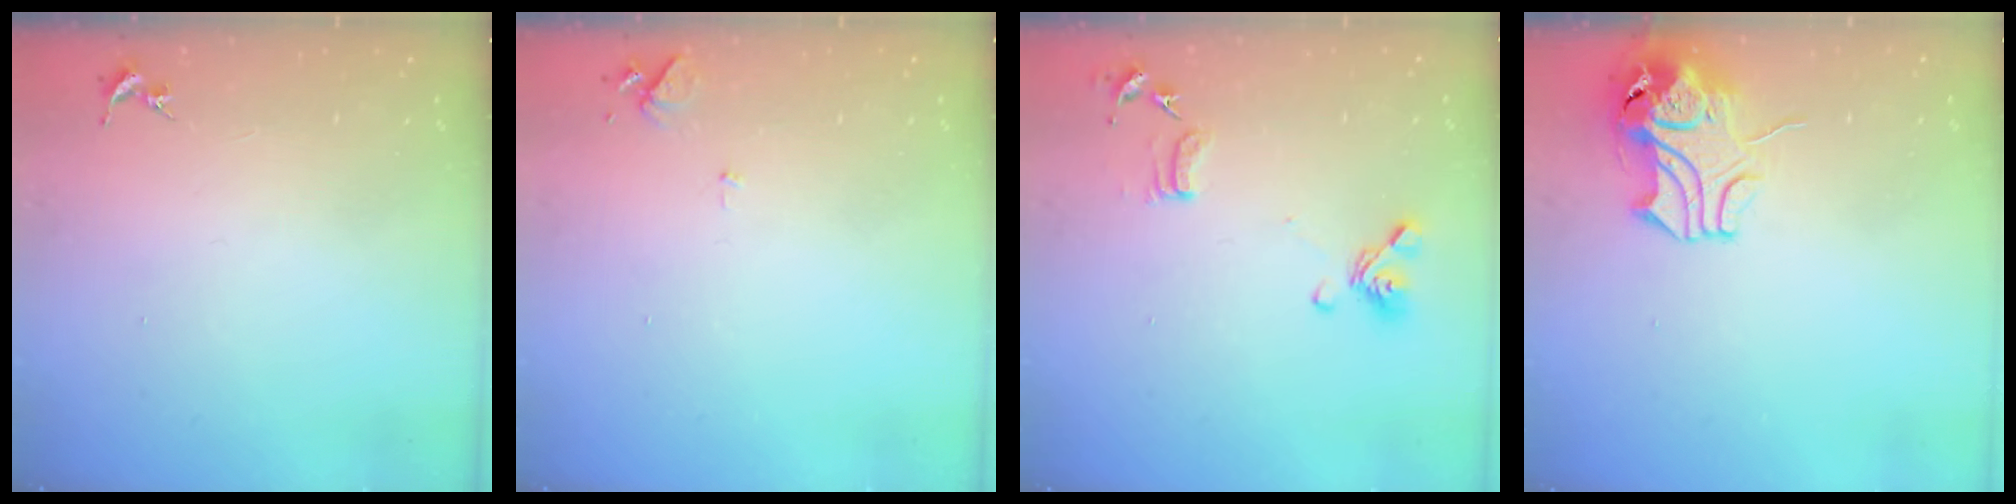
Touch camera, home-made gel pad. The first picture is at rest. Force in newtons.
{"total": 6.1, "press": 6.0, "slide": 0.8}
{"total": 12.9, "press": 12.8, "slide": 1.9}
{"total": 10.6, "press": 10.5, "slide": 1.8}